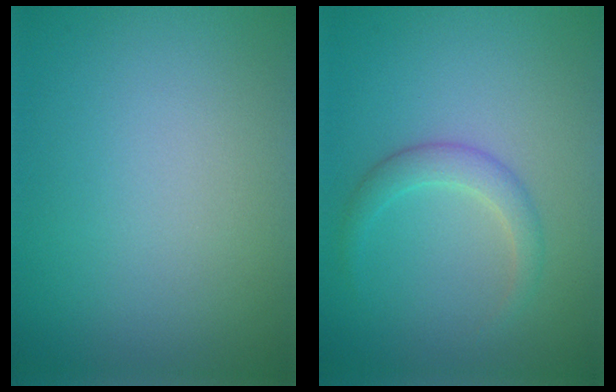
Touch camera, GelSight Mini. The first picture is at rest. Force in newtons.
{"total": 2.1, "press": 2.1, "slide": 0.1}